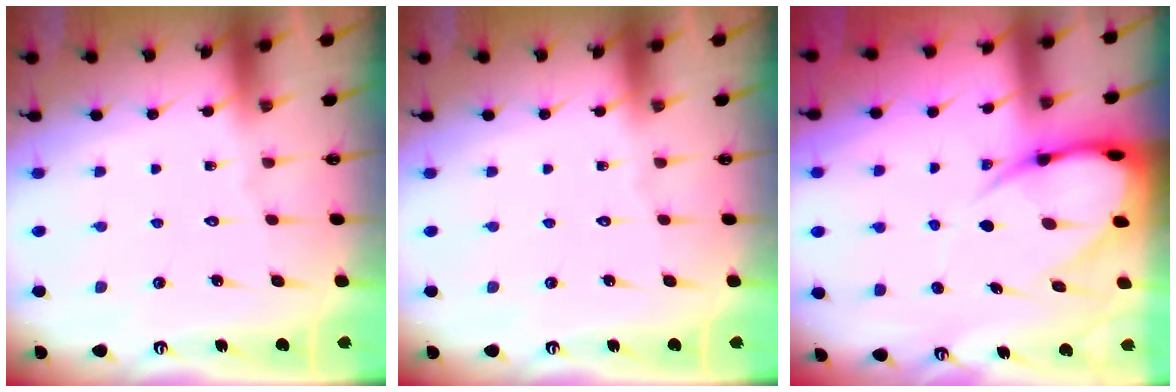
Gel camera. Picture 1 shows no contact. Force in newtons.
{"total": 0.0}
{"total": 12.0, "press": 12.0, "slide": 1.2}